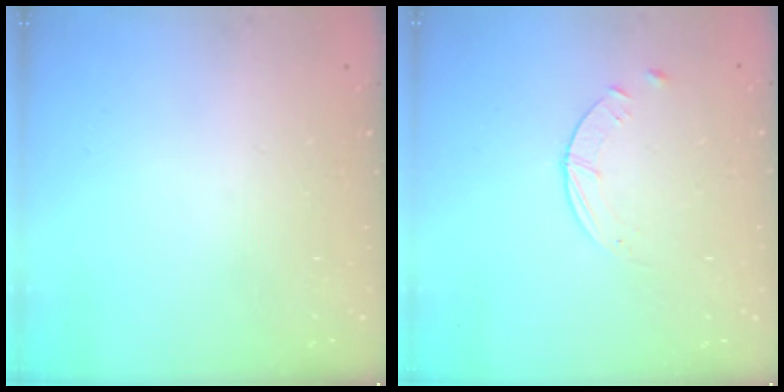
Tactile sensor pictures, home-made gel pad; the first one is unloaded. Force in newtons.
{"total": 2.6, "press": 2.5, "slide": 0.3}